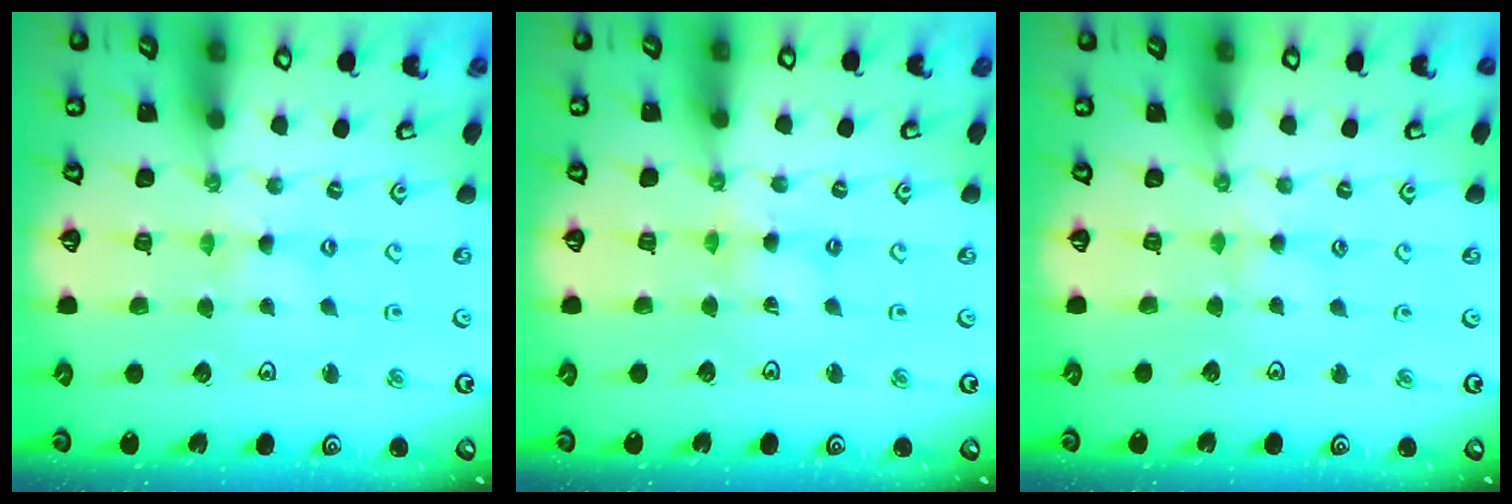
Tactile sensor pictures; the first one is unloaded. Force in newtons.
{"total": 2.6, "press": 2.6, "slide": 0.4}
{"total": 1.8, "press": 1.8, "slide": 0.4}